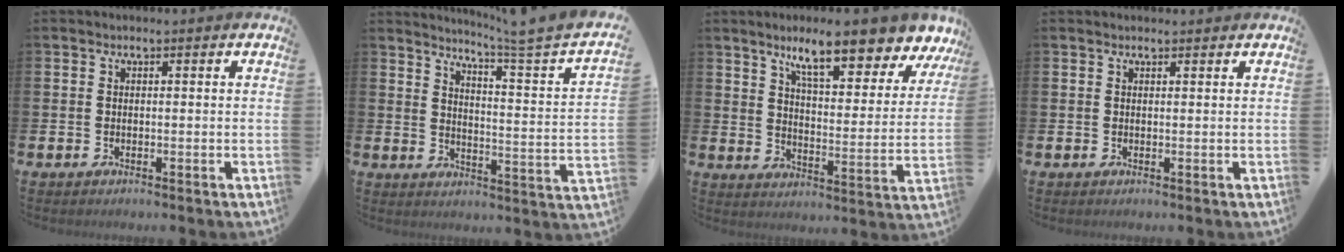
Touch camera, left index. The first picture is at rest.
{"total": 4.3, "force": [3.6, -1.3, 2.1], "torque": [-0.045, -0.047, 0.046]}
{"total": 10.4, "force": [8.8, 1.8, 5.2], "torque": [-0.101, -0.048, 0.150]}
{"total": 0.8, "force": [0.7, 0.2, 0.1], "torque": [0.006, -0.001, 0.012]}